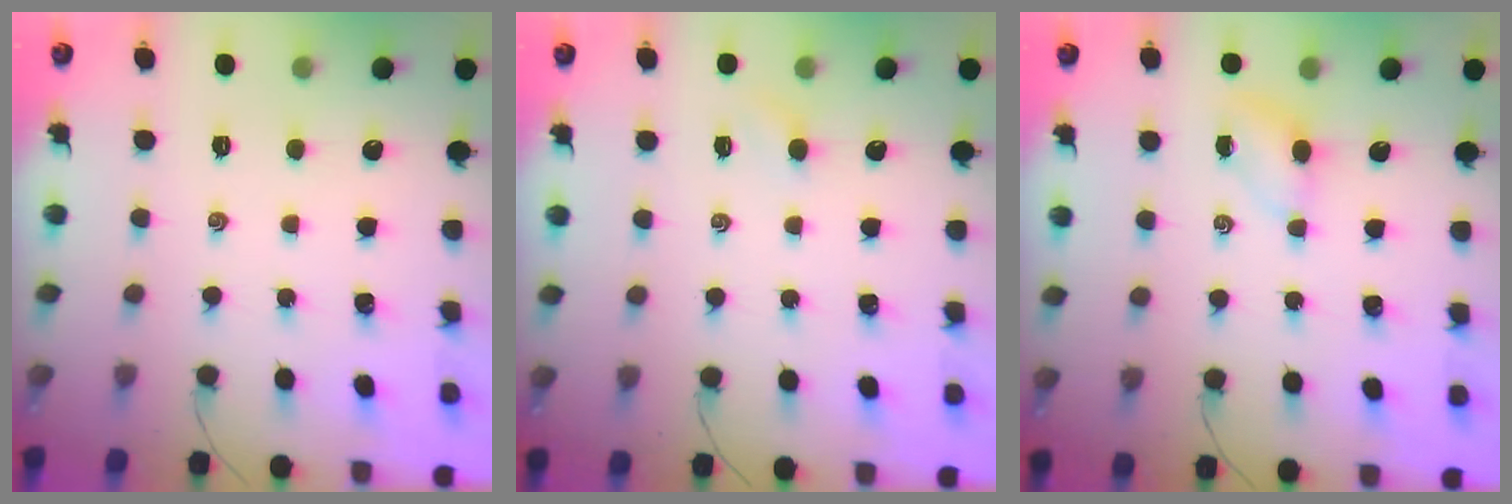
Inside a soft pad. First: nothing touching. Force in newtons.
{"total": 2.4, "press": 2.3, "slide": 0.7}
{"total": 3.7, "press": 3.5, "slide": 1.2}